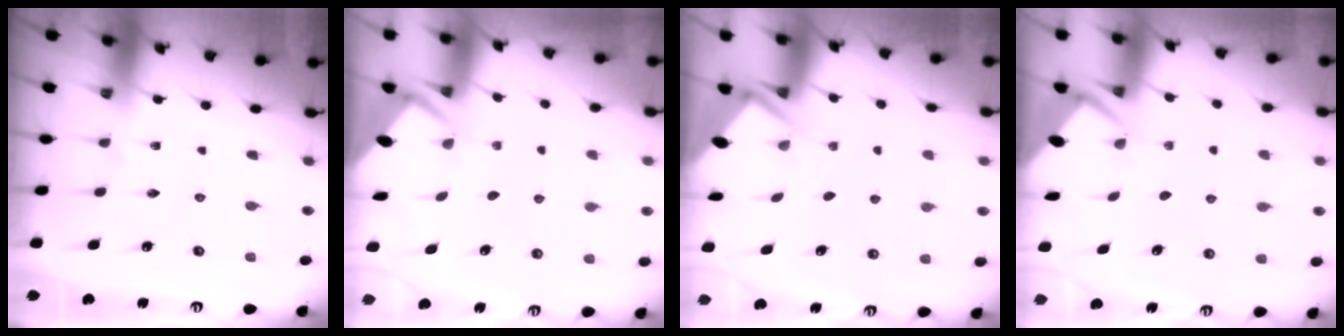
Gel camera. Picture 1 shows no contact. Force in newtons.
{"total": 2.7, "press": 2.6, "slide": 0.4}
{"total": 2.9, "press": 2.8, "slide": 0.4}
{"total": 2.6, "press": 2.6, "slide": 0.3}